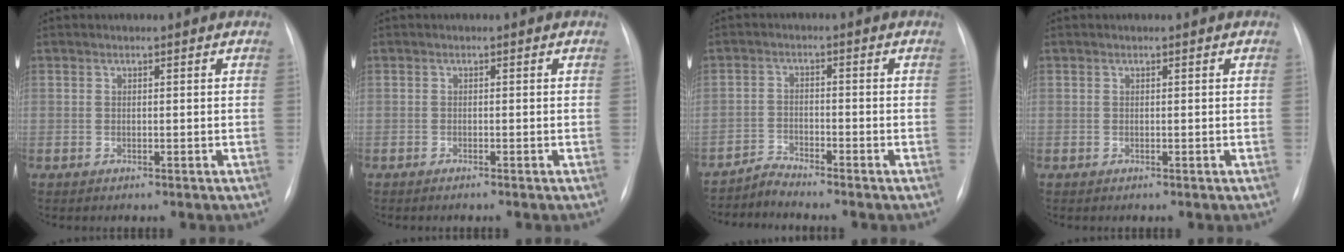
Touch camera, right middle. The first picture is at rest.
{"total": 0.6, "force": [-0.5, 0.0, 0.3], "torque": [-0.007, -0.001, -0.009]}
{"total": 2.9, "force": [-2.7, -0.5, -0.8], "torque": [0.016, -0.017, -0.053]}
{"total": 0.0}